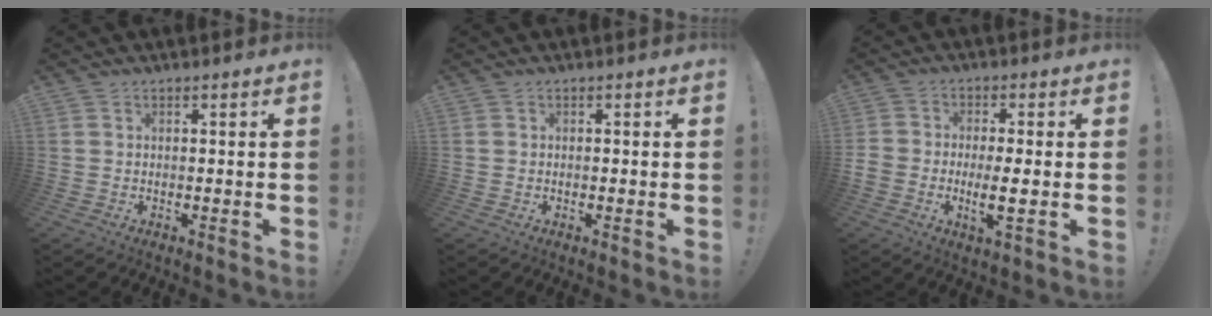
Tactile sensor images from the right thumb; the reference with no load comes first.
{"total": 0.0}
{"total": 6.2, "force": [-1.6, 2.0, 5.6], "torque": [-0.106, -0.007, -0.032]}